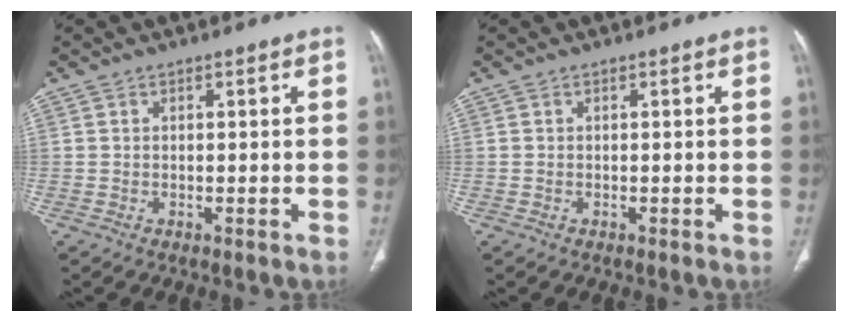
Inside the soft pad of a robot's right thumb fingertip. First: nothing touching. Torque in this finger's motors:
{"motor_torque": [-0.16, -0.01, -0.05, -0.04, -0.01]}